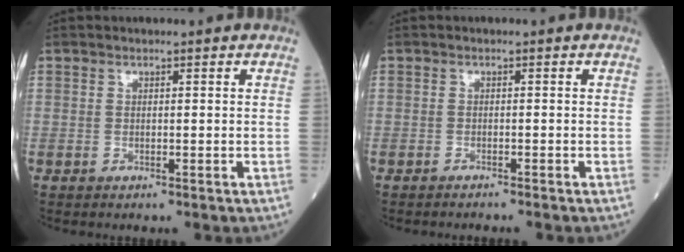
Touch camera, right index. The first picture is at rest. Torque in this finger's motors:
{"motor_torque": [-0.34, -0.24, -0.05, -0.04]}